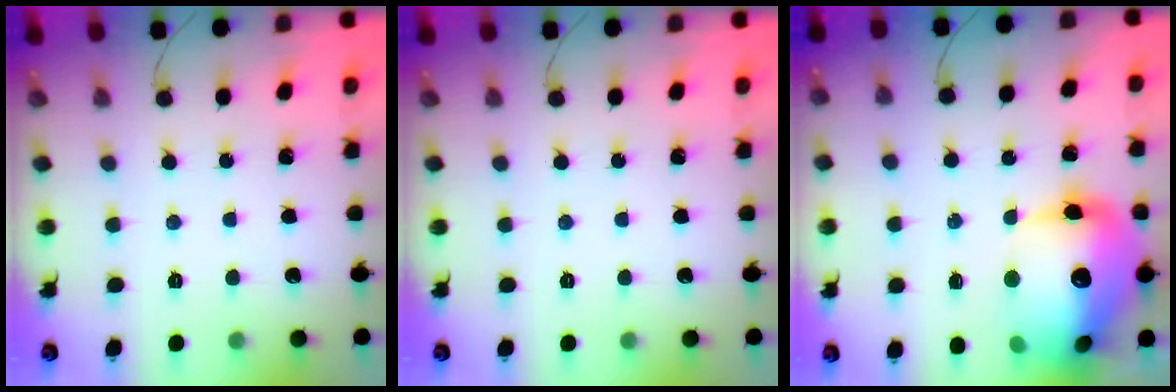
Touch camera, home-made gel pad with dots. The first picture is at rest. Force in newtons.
{"total": 0.0}
{"total": 24.9, "press": 24.4, "slide": 5.1}